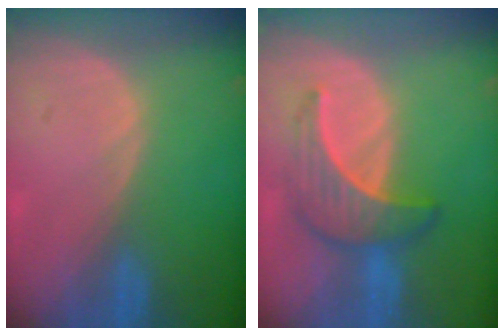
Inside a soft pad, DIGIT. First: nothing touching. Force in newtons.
{"total": 6.5, "press": 6.4, "slide": 1.2}